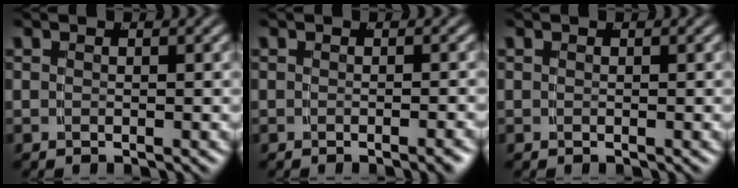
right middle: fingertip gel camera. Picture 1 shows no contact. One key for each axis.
{"total": 1.1, "fx": -0.9, "fy": 0.0, "fz": 0.7, "tx": -0.007, "ty": 0.004, "tz": -0.016}
{"total": 0.0}